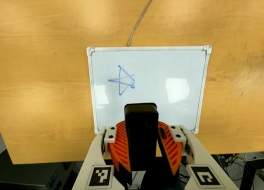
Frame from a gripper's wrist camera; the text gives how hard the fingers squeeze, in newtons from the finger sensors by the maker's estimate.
{"total": 8.8, "left": 9.2, "right": 8.5}